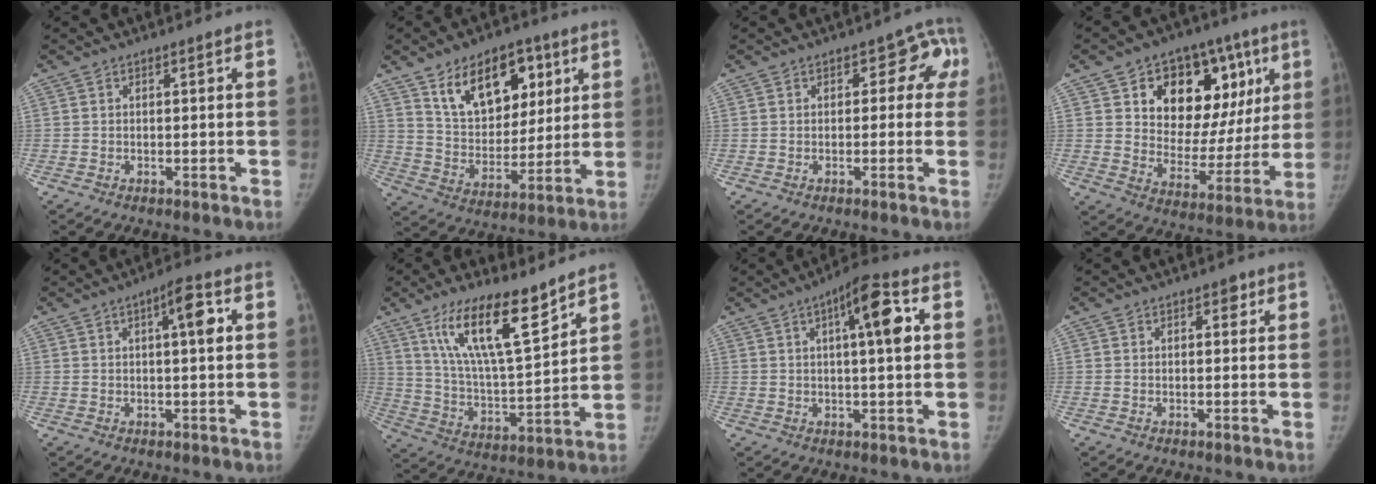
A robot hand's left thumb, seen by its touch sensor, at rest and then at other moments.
{"total": 17.3, "force": [8.6, 10.7, 10.5], "torque": [-0.114, -0.038, 0.152]}
{"total": 5.2, "force": [0.7, 3.9, 3.4], "torque": [0.014, 0.010, -0.007]}
{"total": 22.4, "force": [8.3, 14.4, 15.0], "torque": [-0.149, -0.005, 0.126]}
{"total": 5.7, "force": [1.4, 1.4, 5.3], "torque": [-0.075, 0.008, 0.017]}
{"total": 16.3, "force": [10.7, 4.1, 11.5], "torque": [-0.182, -0.066, 0.205]}
{"total": 10.2, "force": [2.6, 2.5, 9.6], "torque": [-0.137, 0.012, 0.033]}
{"total": 1.6, "force": [0.8, 0.9, 0.9], "torque": [0.001, -0.001, 0.007]}